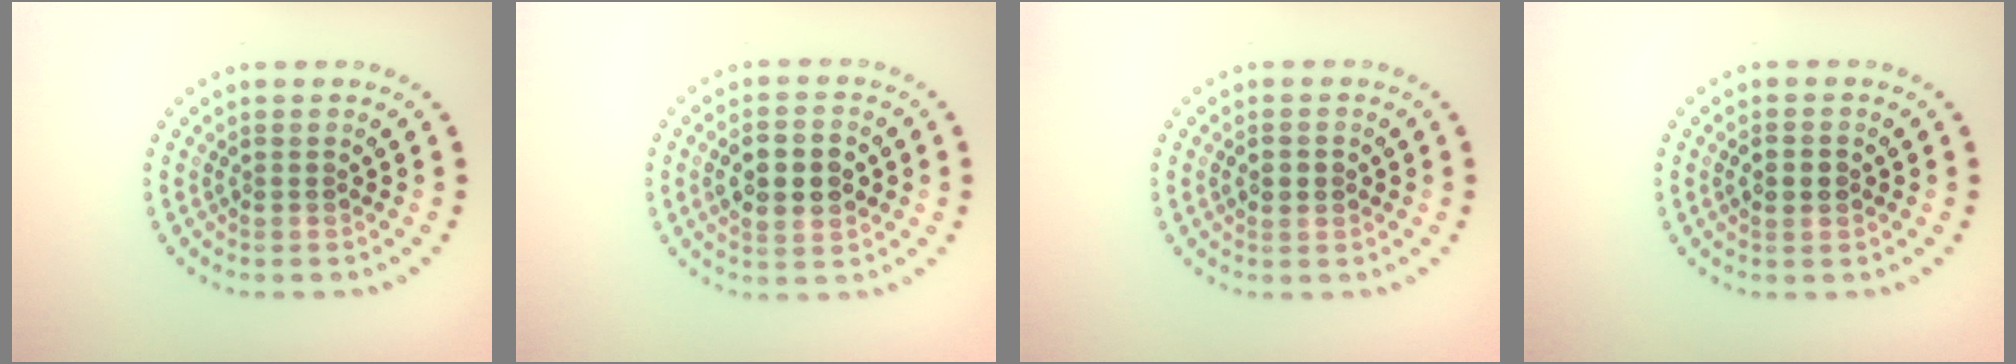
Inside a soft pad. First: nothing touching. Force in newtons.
{"total": 4.6, "press": 4.6, "slide": 0.2}
{"total": 1.8, "press": 1.8, "slide": 0.1}
{"total": 2.0, "press": 2.0, "slide": 0.2}